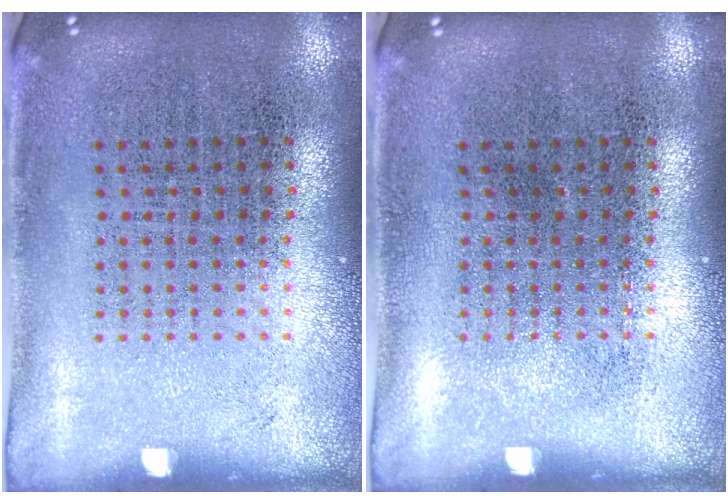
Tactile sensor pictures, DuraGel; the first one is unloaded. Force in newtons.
{"total": 0.0}